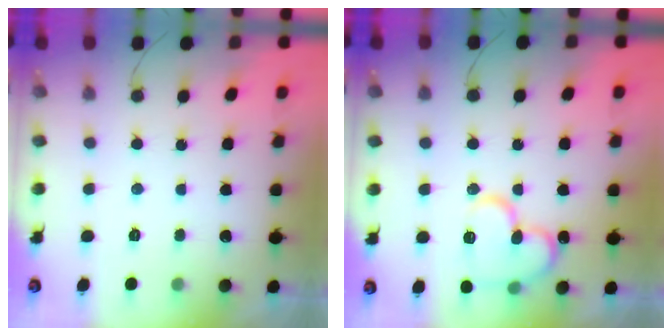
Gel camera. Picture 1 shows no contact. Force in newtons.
{"total": 14.3, "press": 14.2, "slide": 1.5}